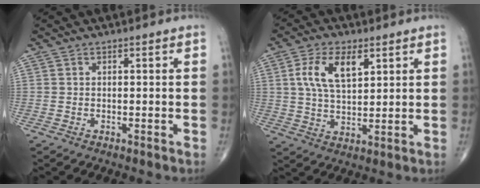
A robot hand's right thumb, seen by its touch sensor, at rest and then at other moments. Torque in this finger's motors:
{"motor_torque": [0.06, 0.19, 0.51, 0.25, 0.13]}